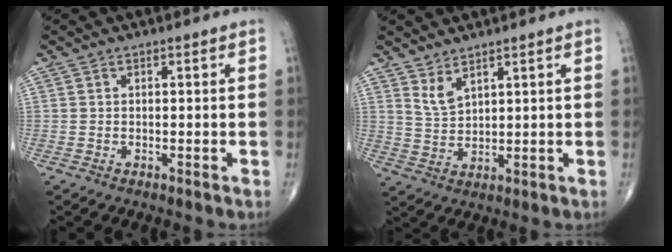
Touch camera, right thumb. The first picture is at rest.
{"total": 3.7, "force": [2.8, 1.2, 2.1], "torque": [-0.038, -0.029, 0.062]}